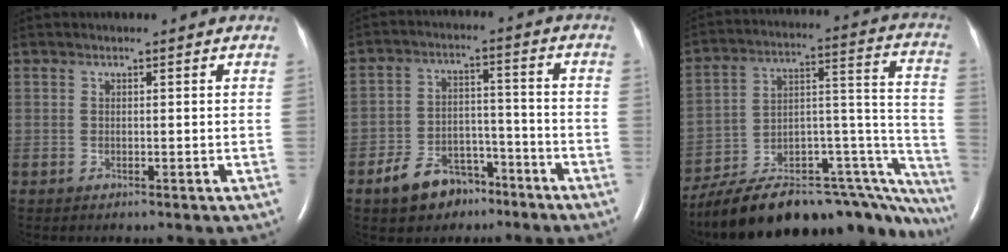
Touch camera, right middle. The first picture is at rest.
{"total": 8.9, "force": [-6.0, 5.3, 3.8], "torque": [-0.071, 0.018, -0.095]}
{"total": 29.6, "force": [-24.2, 8.4, 14.7], "torque": [-0.129, 0.040, -0.336]}